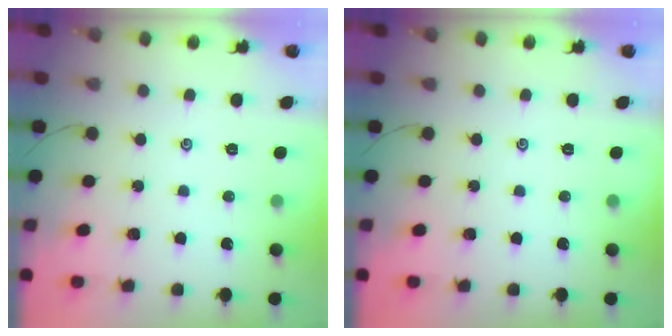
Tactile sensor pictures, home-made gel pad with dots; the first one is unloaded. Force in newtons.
{"total": 0.0}